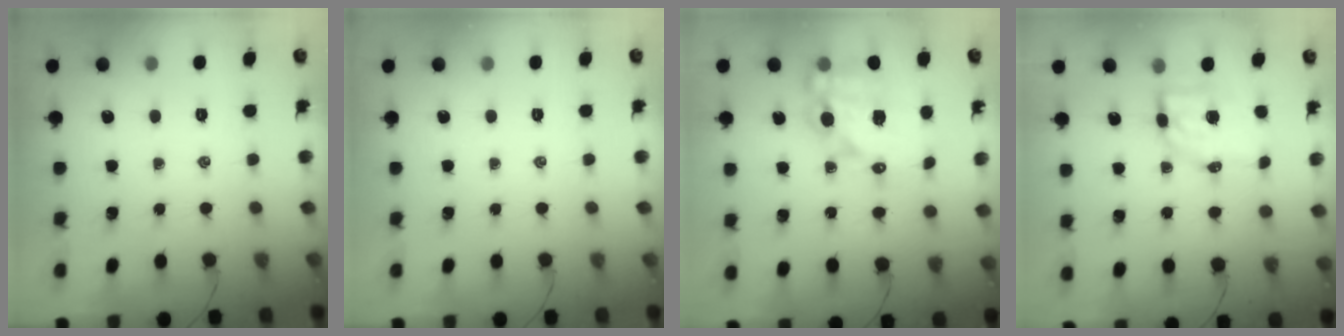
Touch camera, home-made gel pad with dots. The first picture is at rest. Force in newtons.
{"total": 0.0}
{"total": 14.8, "press": 14.5, "slide": 3.0}
{"total": 7.0, "press": 6.9, "slide": 1.1}